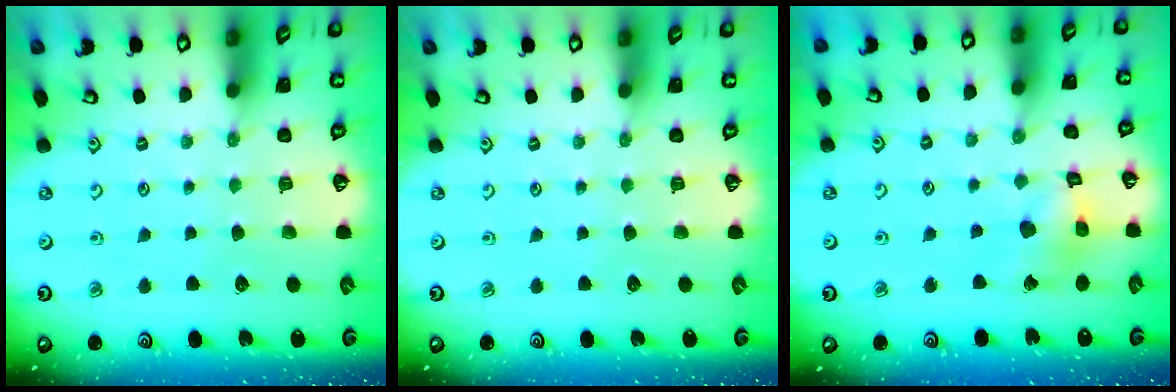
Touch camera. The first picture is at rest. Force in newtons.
{"total": 0.0}
{"total": 9.4, "press": 9.3, "slide": 1.0}